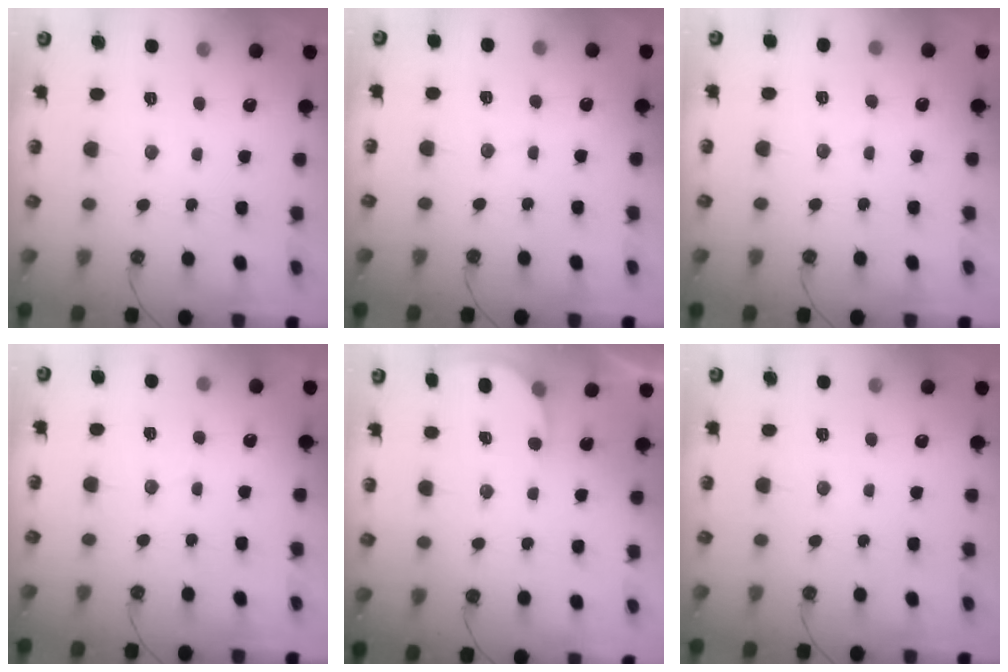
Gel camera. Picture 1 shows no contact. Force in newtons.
{"total": 1.8, "press": 1.8, "slide": 0.1}
{"total": 3.8, "press": 3.7, "slide": 0.9}
{"total": 3.6, "press": 3.5, "slide": 0.9}
{"total": 2.9, "press": 2.9, "slide": 0.3}
{"total": 0.0}